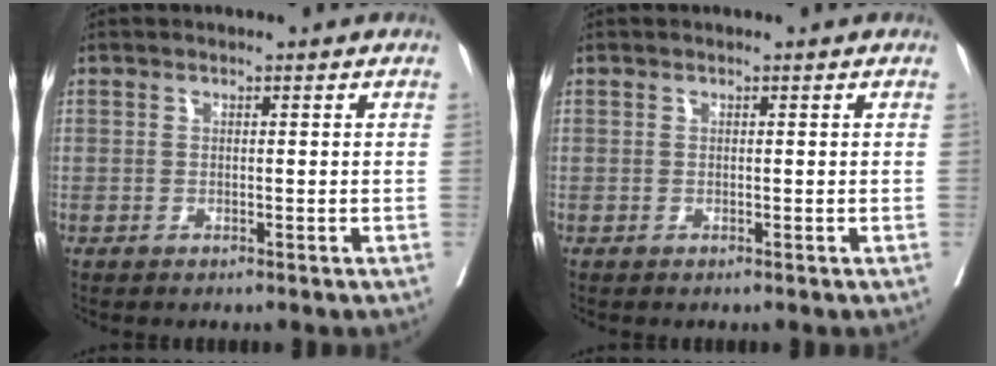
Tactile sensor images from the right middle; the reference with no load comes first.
{"total": 0.0}